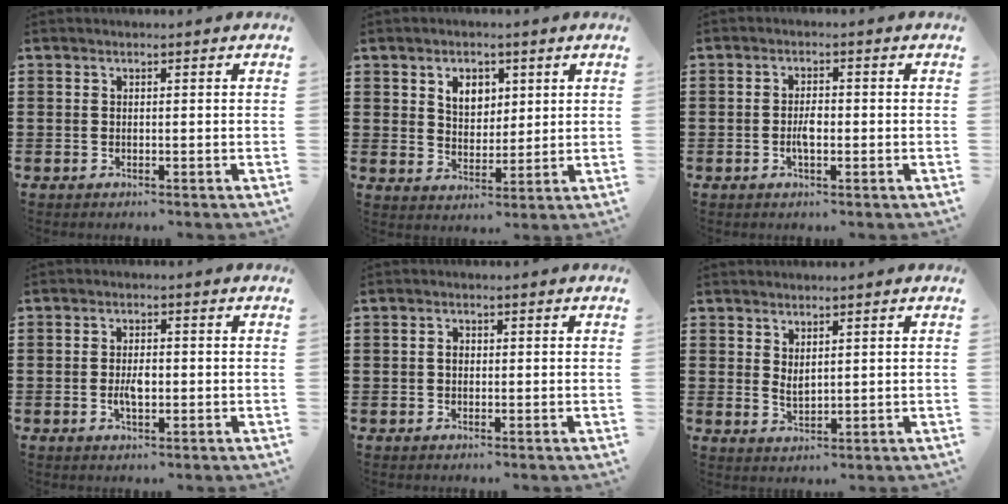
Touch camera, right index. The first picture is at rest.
{"total": 4.5, "force": [2.1, 3.4, 2.1], "torque": [-0.047, 0.010, 0.035]}
{"total": 2.8, "force": [-0.6, 1.1, 2.5], "torque": [-0.054, 0.001, -0.014]}
{"total": 3.1, "force": [-0.5, 1.4, 2.7], "torque": [-0.051, 0.003, -0.009]}
{"total": 1.2, "force": [0.0, 0.8, 0.9], "torque": [-0.019, 0.004, -0.001]}
{"total": 1.9, "force": [1.3, 0.7, 1.1], "torque": [-0.021, 0.001, 0.025]}